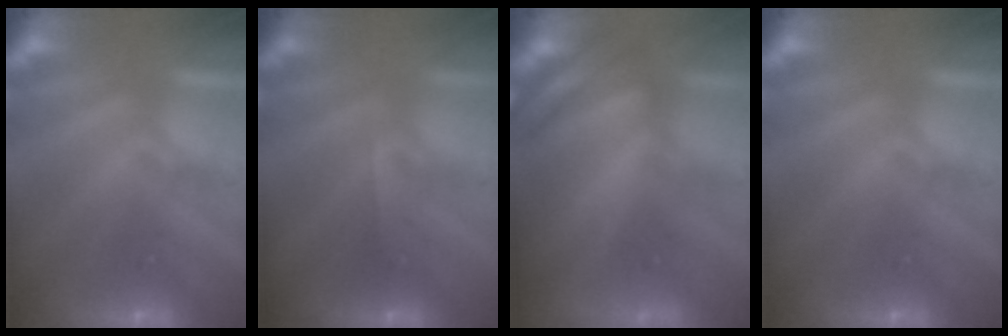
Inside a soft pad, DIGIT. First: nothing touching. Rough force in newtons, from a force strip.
{"total": 3.4}
{"total": 6.2}
{"total": 0.0}